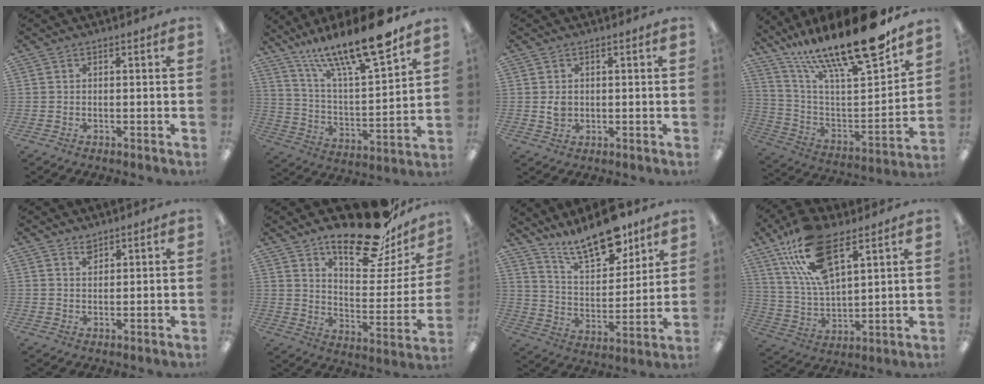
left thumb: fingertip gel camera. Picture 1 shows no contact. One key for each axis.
{"total": 19.4, "fx": 15.4, "fy": 3.6, "fz": 11.4, "tx": -0.197, "ty": -0.110, "tz": 0.257}
{"total": 2.7, "fx": 0.3, "fy": 2.0, "fz": 1.7, "tx": -0.027, "ty": 0.001, "tz": 0.004}
{"total": 24.2, "fx": 19.0, "fy": 4.8, "fz": 14.2, "tx": -0.230, "ty": -0.133, "tz": 0.313}
{"total": 2.2, "fx": 1.9, "fy": 0.9, "fz": 0.6, "tx": -0.007, "ty": -0.007, "tz": 0.035}
{"total": 21.0, "fx": 17.1, "fy": 5.9, "fz": 10.6, "tx": -0.150, "ty": -0.124, "tz": 0.283}
{"total": 16.8, "fx": 13.4, "fy": 5.8, "fz": 8.3, "tx": -0.144, "ty": -0.083, "tz": 0.233}
{"total": 17.6, "fx": 10.8, "fy": 7.3, "fz": 11.8, "tx": -0.253, "ty": -0.032, "tz": 0.191}